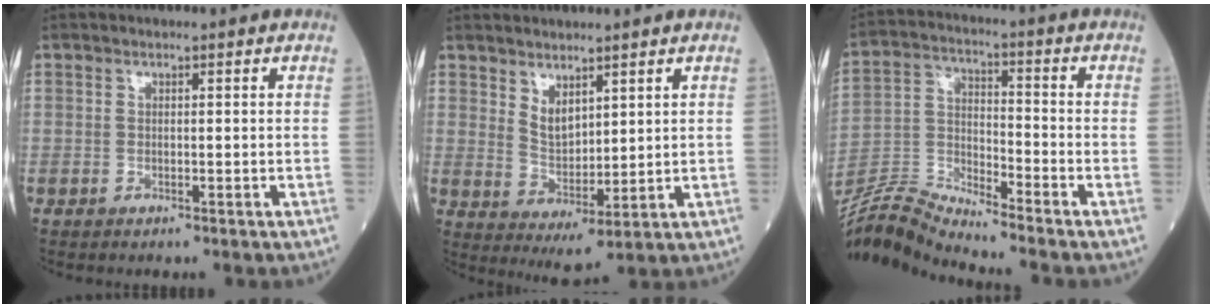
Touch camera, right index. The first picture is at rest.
{"total": 5.0, "force": [2.9, 2.0, 3.5], "torque": [-0.069, -0.016, 0.066]}
{"total": 10.0, "force": [-9.8, -1.8, 1.3], "torque": [-0.039, 0.016, -0.188]}